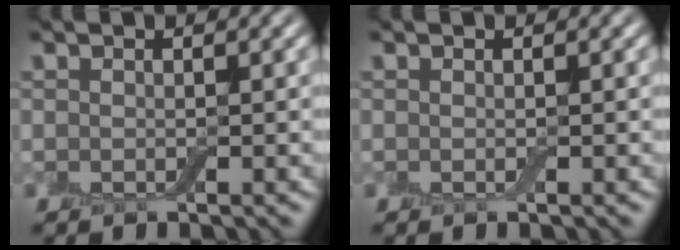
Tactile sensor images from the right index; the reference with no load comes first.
{"total": 0.0}